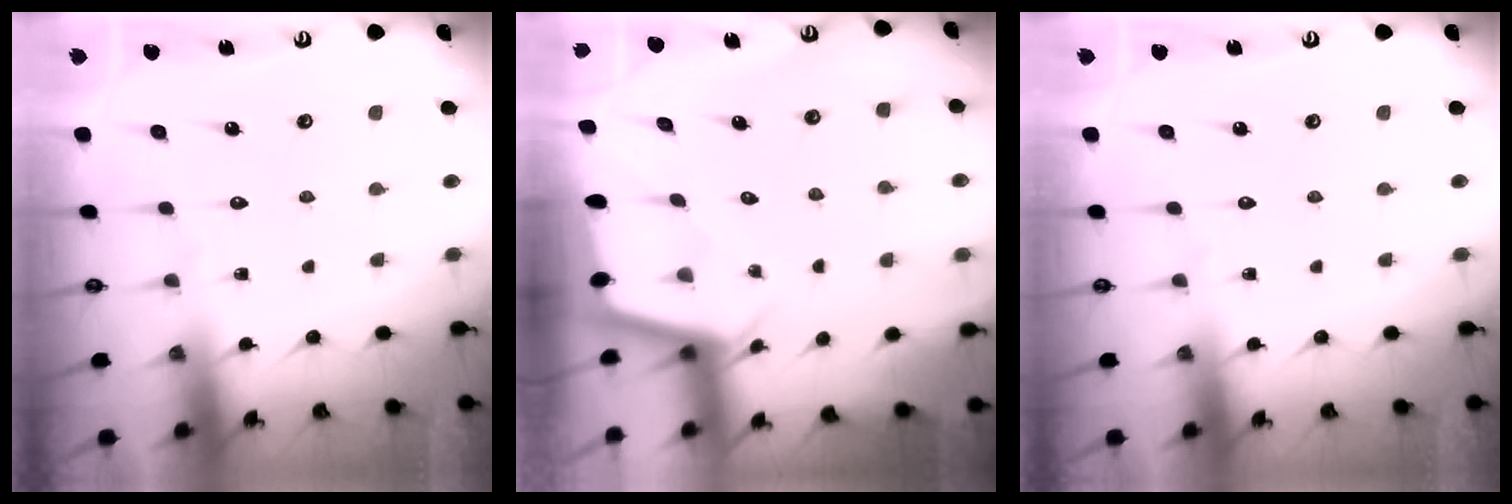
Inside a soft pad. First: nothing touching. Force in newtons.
{"total": 2.0, "press": 2.0, "slide": 0.3}
{"total": 0.0}